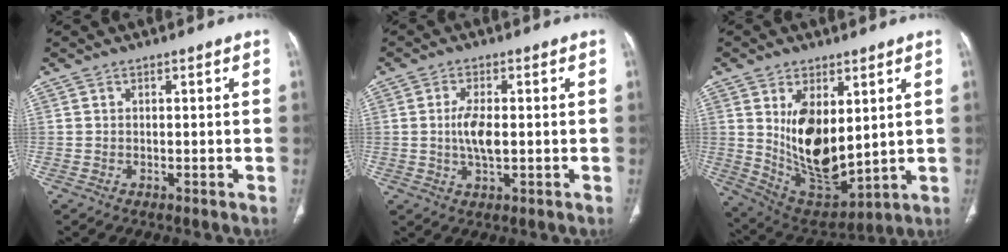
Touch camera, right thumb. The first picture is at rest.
{"total": 5.1, "force": [-0.1, 2.1, 4.7], "torque": [-0.097, -0.003, -0.003]}
{"total": 15.9, "force": [3.1, 8.7, 13.0], "torque": [-0.199, -0.031, 0.083]}